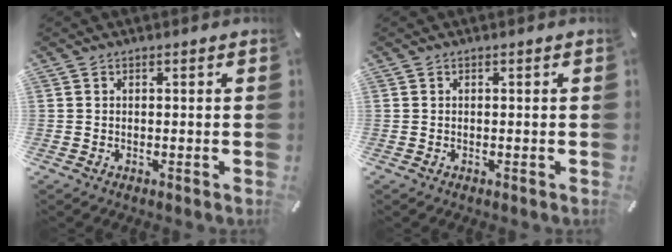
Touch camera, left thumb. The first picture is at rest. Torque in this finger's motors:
{"motor_torque": [0.00, 0.00, 0.00, 0.00, 0.00]}